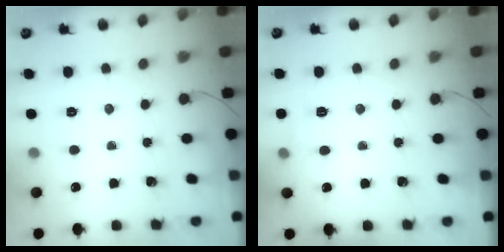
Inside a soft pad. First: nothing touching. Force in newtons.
{"total": 6.0, "press": 5.8, "slide": 1.6}